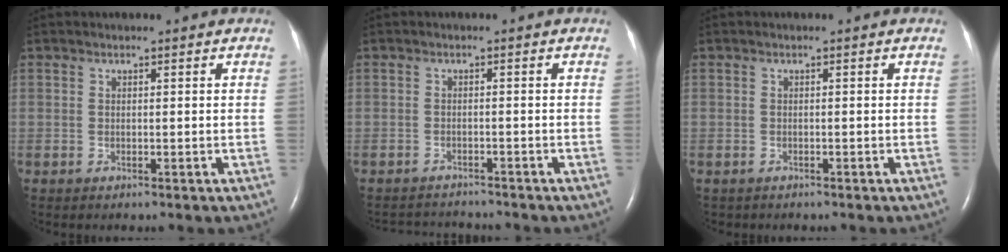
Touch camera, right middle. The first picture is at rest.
{"total": 4.7, "force": [-4.7, 0.2, 0.1], "torque": [-0.001, -0.003, -0.071]}
{"total": 0.9, "force": [-0.7, 0.5, 0.1], "torque": [-0.010, 0.001, -0.009]}